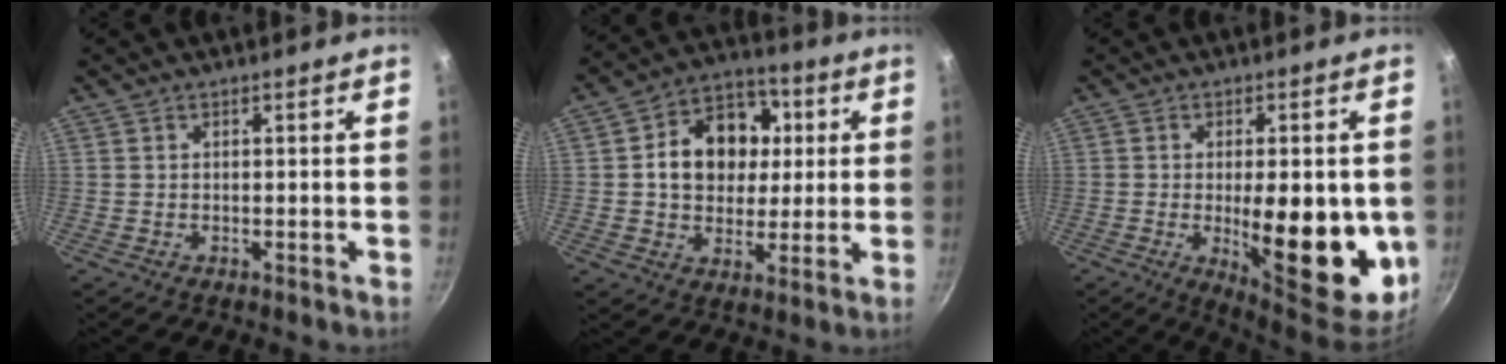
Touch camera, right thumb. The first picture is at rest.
{"total": 15.2, "force": [2.4, 12.0, 9.1], "torque": [-0.105, 0.016, 0.028]}
{"total": 18.0, "force": [-2.5, 6.8, 16.5], "torque": [-0.204, -0.012, -0.024]}